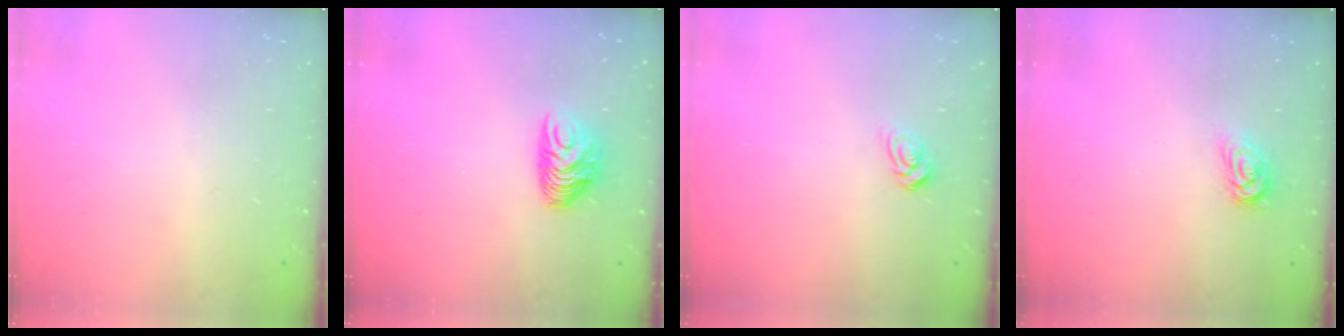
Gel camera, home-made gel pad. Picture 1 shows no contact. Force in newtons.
{"total": 8.2, "press": 8.2, "slide": 0.8}
{"total": 5.1, "press": 5.0, "slide": 0.4}
{"total": 2.8, "press": 2.8, "slide": 0.4}